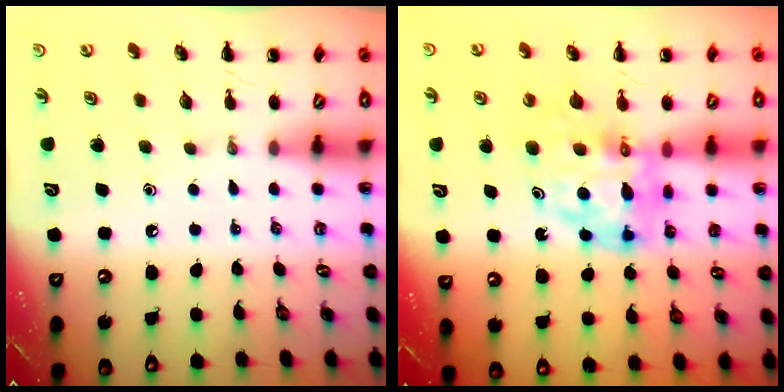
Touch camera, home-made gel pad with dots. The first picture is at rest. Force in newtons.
{"total": 10.9, "press": 10.4, "slide": 3.4}